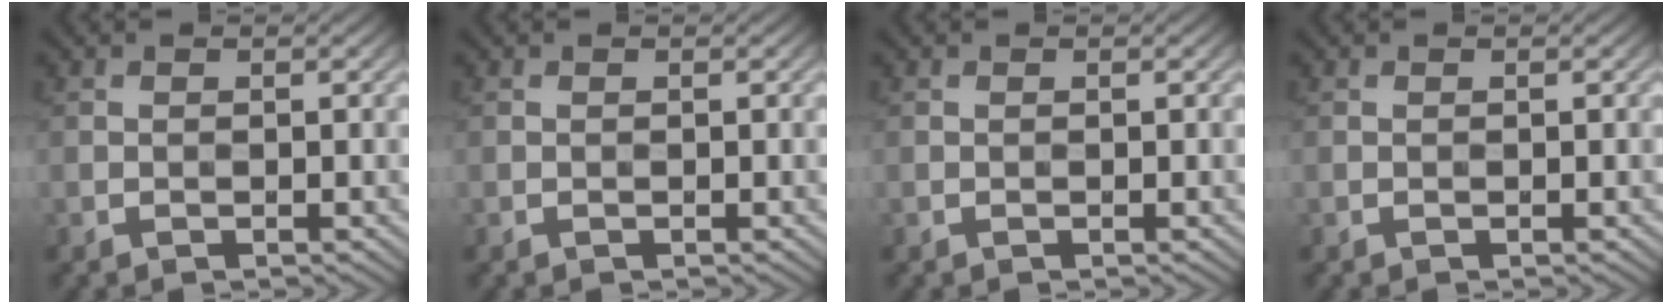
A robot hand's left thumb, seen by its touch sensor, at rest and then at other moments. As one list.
[{"total": 0.0}, {"total": 0.0}, {"total": 0.0}]